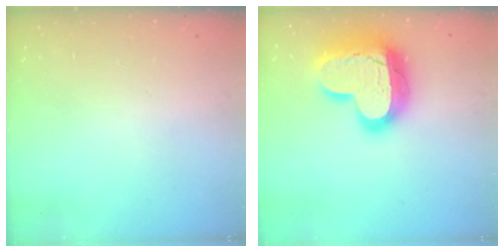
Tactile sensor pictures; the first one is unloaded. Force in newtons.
{"total": 23.6, "press": 23.5, "slide": 2.0}